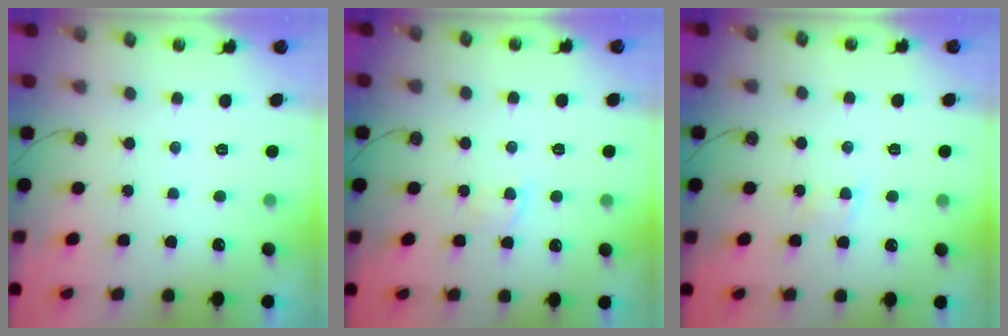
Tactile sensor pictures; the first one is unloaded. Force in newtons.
{"total": 1.5, "press": 1.4, "slide": 0.3}
{"total": 1.9, "press": 1.9, "slide": 0.3}